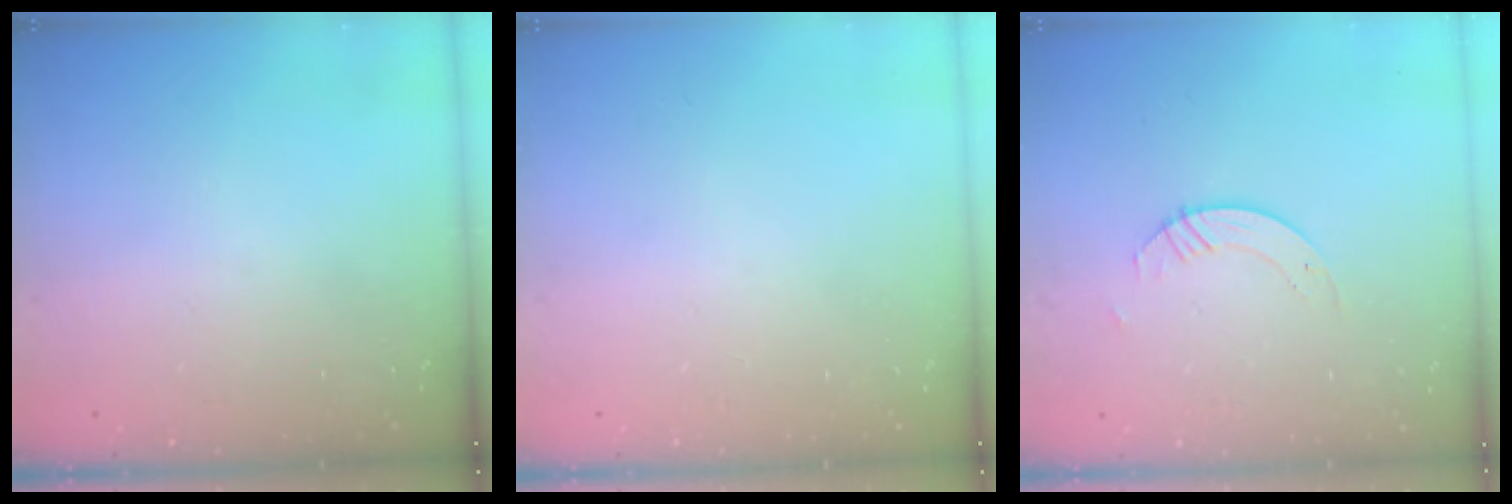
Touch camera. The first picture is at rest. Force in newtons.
{"total": 0.0}
{"total": 2.8, "press": 2.8, "slide": 0.2}